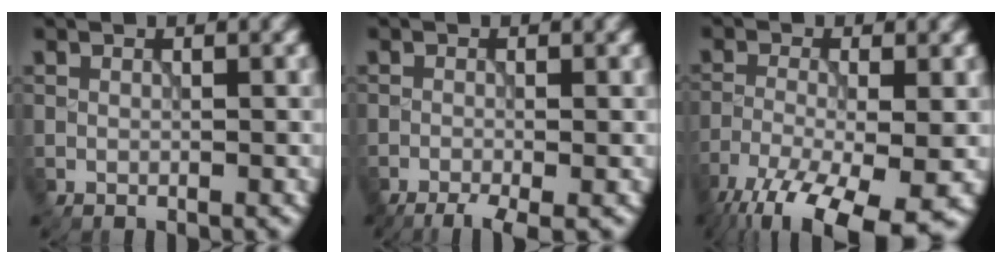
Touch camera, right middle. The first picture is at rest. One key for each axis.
{"total": 2.6, "fx": -1.9, "fy": 0.4, "fz": 1.8, "tx": -0.030, "ty": -0.004, "tz": -0.039}
{"total": 11.8, "fx": -7.7, "fy": 3.5, "fz": 8.2, "tx": -0.165, "ty": -0.045, "tz": -0.121}